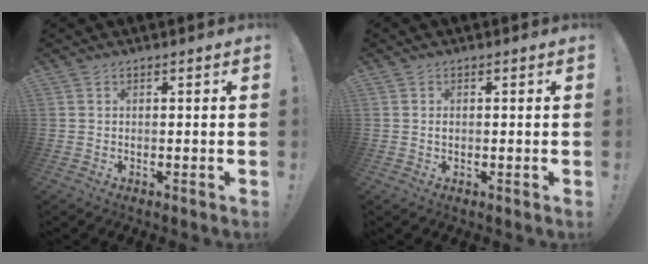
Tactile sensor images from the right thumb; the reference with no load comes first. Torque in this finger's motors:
{"motor_torque": [-0.10, -0.02, -0.14, 0.03, 0.00]}